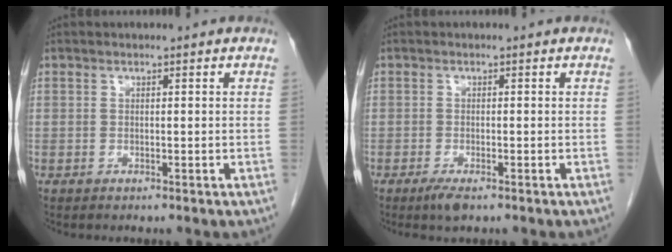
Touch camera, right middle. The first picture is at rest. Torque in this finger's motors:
{"motor_torque": [0.31, -0.30, 0.25, 0.05]}